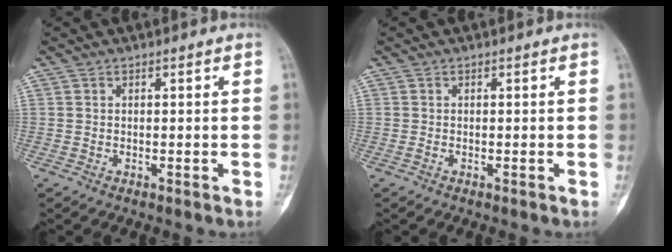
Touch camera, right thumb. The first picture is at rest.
{"total": 0.0}